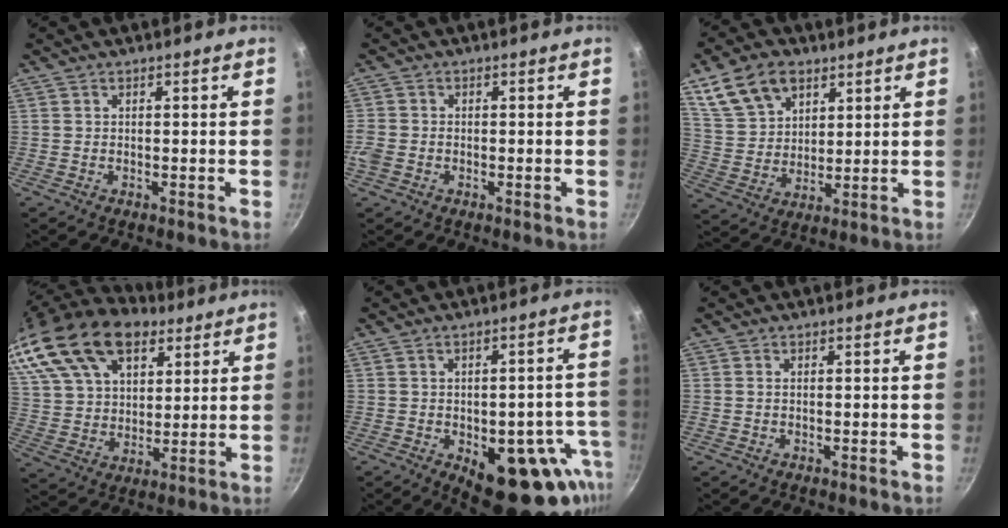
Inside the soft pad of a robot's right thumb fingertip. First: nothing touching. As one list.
[{"total": 3.4, "force": [-1.3, 2.5, 1.9], "torque": [-0.048, 0.004, -0.032]}, {"total": 12.6, "force": [6.9, 8.1, 6.8], "torque": [-0.109, -0.015, 0.138]}, {"total": 26.0, "force": [15.6, 14.5, 14.9], "torque": [-0.287, -0.013, 0.284]}, {"total": 18.0, "force": [-6.9, 9.3, 13.8], "torque": [-0.100, 0.013, -0.079]}, {"total": 0.6, "force": [0.0, 0.4, 0.5], "torque": [-0.009, 0.003, -0.002]}]